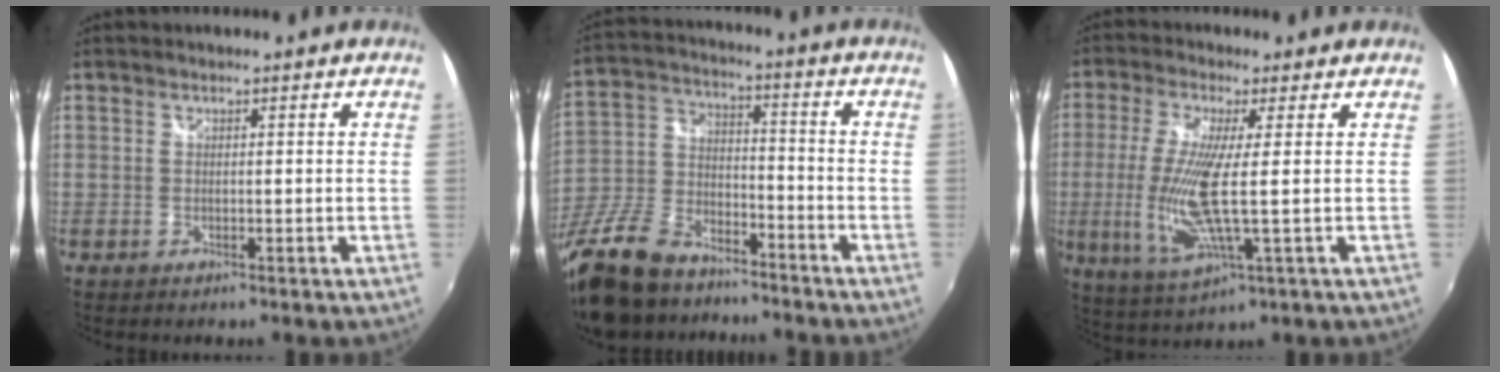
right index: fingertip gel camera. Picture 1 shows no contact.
{"total": 23.6, "force": [-17.2, 11.4, 11.5], "torque": [-0.281, -0.005, -0.298]}
{"total": 11.1, "force": [-0.4, 0.9, 11.1], "torque": [-0.230, -0.013, 0.000]}